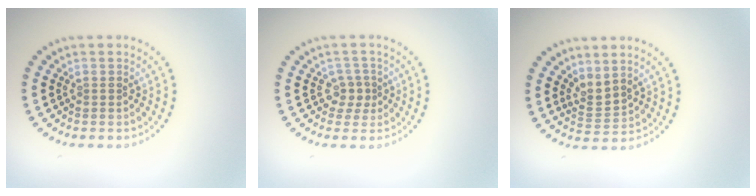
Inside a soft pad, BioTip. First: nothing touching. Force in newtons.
{"total": 1.8, "press": 1.5, "slide": 1.1}
{"total": 2.3, "press": 1.5, "slide": 1.7}